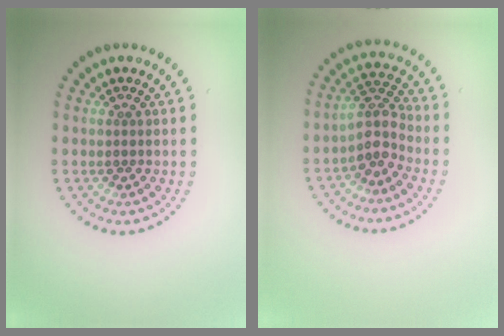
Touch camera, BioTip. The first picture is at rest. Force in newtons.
{"total": 2.9, "press": 2.3, "slide": 1.8}